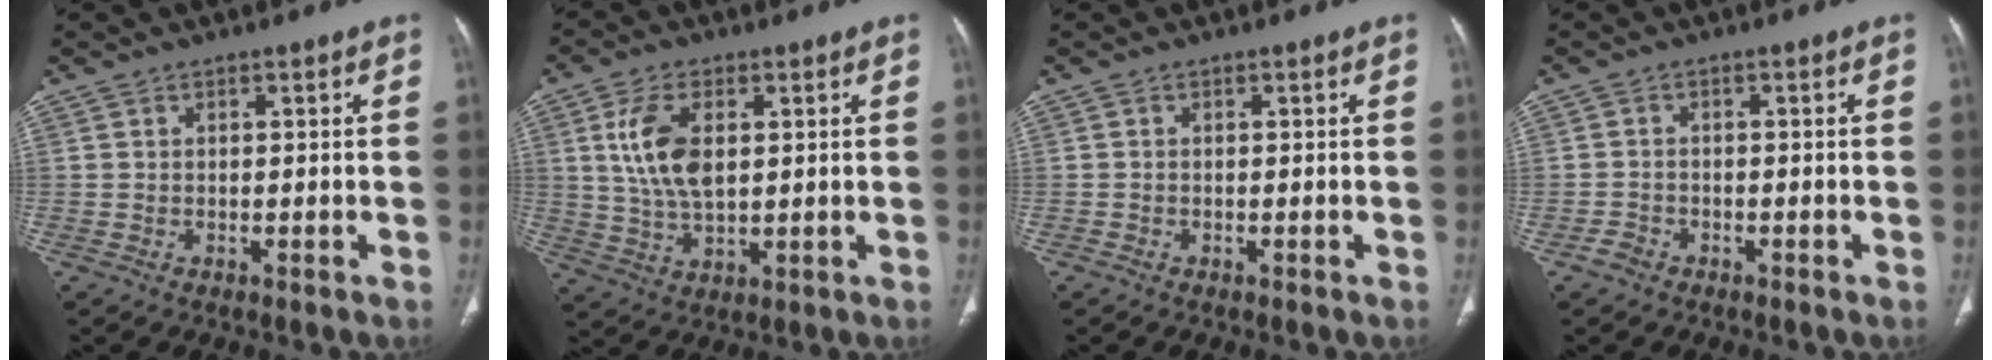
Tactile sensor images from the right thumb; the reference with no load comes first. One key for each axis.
{"total": 10.0, "fx": 2.2, "fy": 5.4, "fz": 8.1, "tx": -0.160, "ty": -0.007, "tz": 0.047}
{"total": 0.0}
{"total": 1.8, "fx": -1.3, "fy": 1.2, "fz": 0.4, "tx": -0.007, "ty": 0.008, "tz": -0.026}